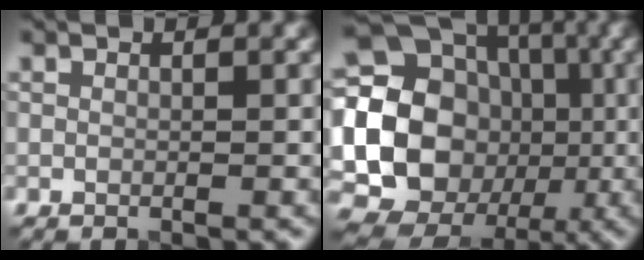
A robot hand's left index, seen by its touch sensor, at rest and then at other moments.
{"total": 22.7, "force": [-1.8, 20.8, 9.0], "torque": [-0.199, 0.014, -0.074]}